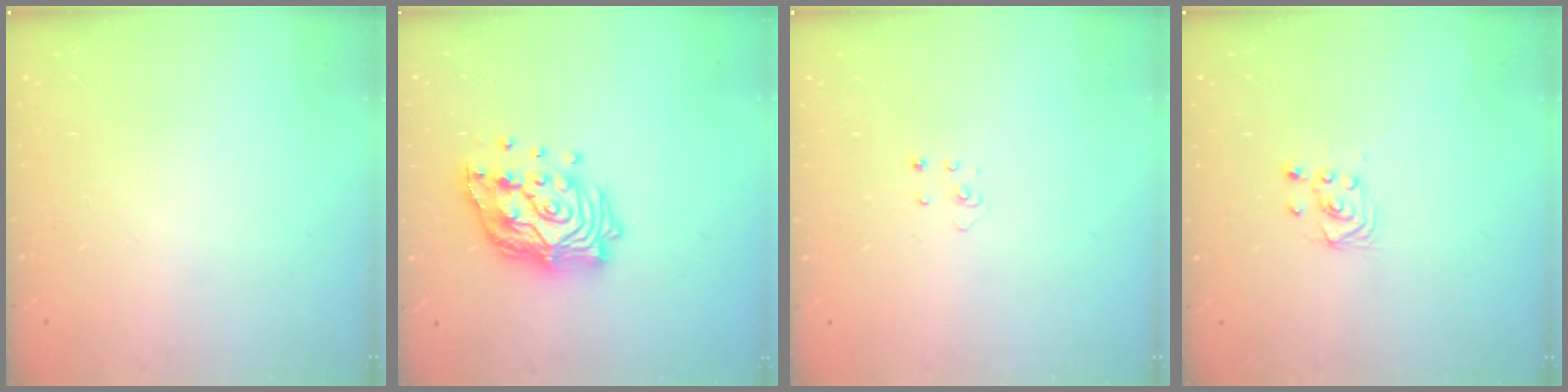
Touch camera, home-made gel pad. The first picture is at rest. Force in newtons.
{"total": 17.0, "press": 16.8, "slide": 2.2}
{"total": 2.2, "press": 2.2, "slide": 0.2}
{"total": 2.5, "press": 2.2, "slide": 1.1}